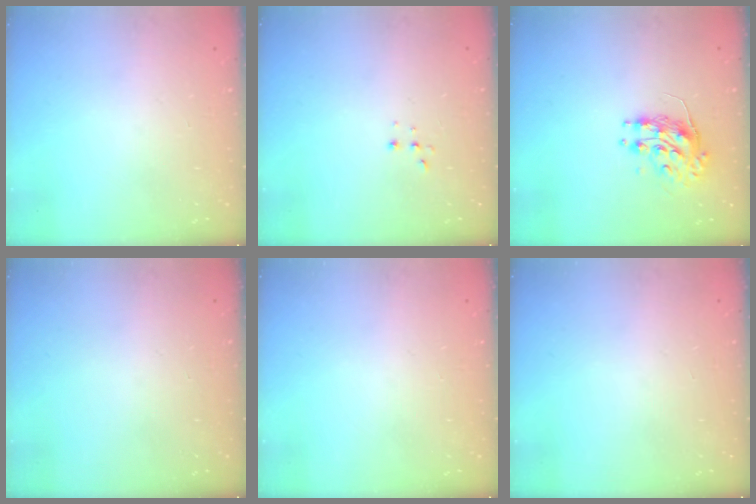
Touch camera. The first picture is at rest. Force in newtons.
{"total": 2.2, "press": 2.2, "slide": 0.5}
{"total": 8.7, "press": 8.7, "slide": 0.8}
{"total": 0.0}
{"total": 0.0}
{"total": 0.0}